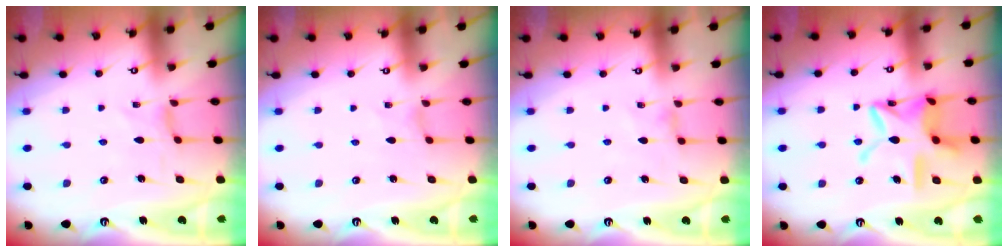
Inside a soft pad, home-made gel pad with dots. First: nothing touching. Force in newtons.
{"total": 0.0}
{"total": 0.6, "press": 0.6, "slide": 0.2}
{"total": 16.8, "press": 16.8, "slide": 1.4}